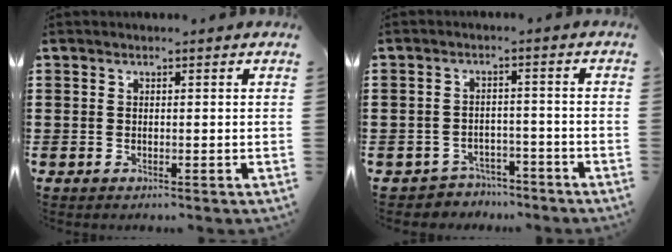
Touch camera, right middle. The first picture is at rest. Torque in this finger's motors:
{"motor_torque": [0.46, -0.13, -0.02, -0.02]}